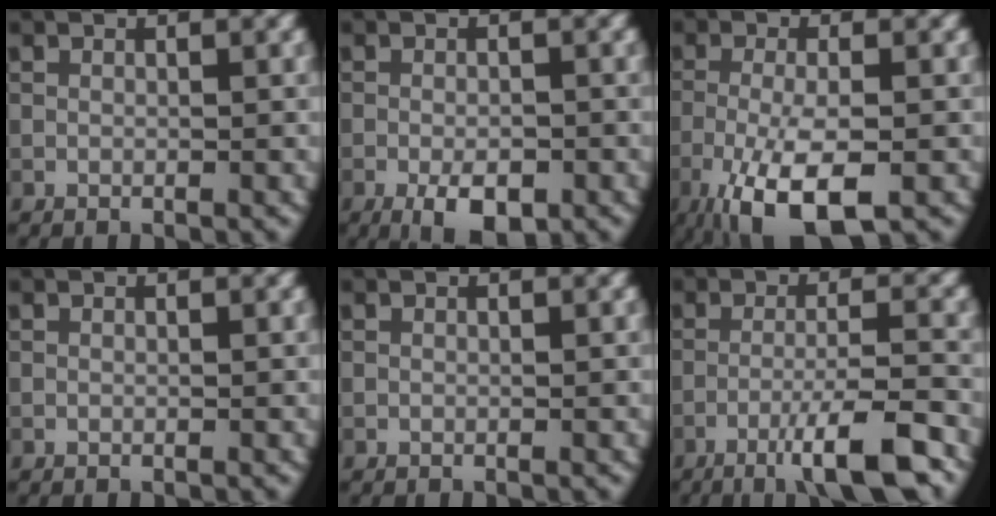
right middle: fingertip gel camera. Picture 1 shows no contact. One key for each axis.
{"total": 4.1, "fx": -2.1, "fy": 1.6, "fz": 3.1, "tx": -0.051, "ty": -0.003, "tz": -0.033}
{"total": 7.2, "fx": -3.4, "fy": 2.2, "fz": 5.9, "tx": -0.120, "ty": -0.010, "tz": -0.065}
{"total": 0.0}
{"total": 0.0}
{"total": 6.5, "fx": -3.8, "fy": 0.7, "fz": 5.2, "tx": -0.080, "ty": 0.007, "tz": -0.068}